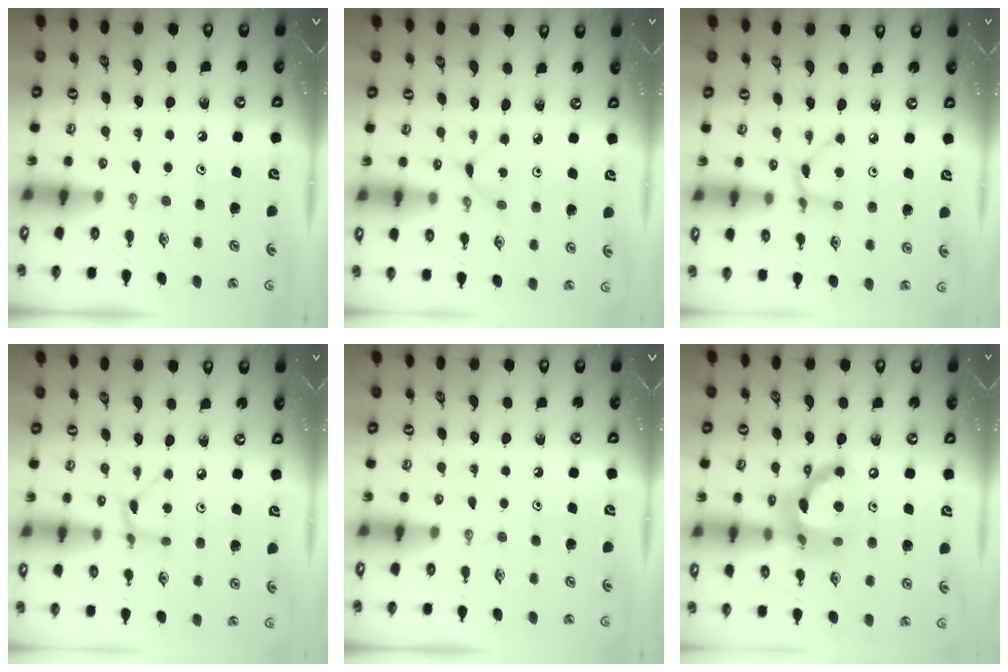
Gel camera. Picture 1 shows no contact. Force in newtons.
{"total": 1.5, "press": 1.4, "slide": 0.2}
{"total": 3.7, "press": 3.7, "slide": 0.4}
{"total": 3.9, "press": 3.8, "slide": 0.4}
{"total": 0.0}
{"total": 14.3, "press": 14.3, "slide": 0.8}